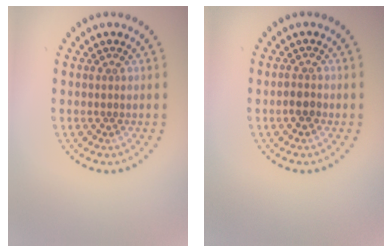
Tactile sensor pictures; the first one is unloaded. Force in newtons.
{"total": 1.3, "press": 1.2, "slide": 0.5}